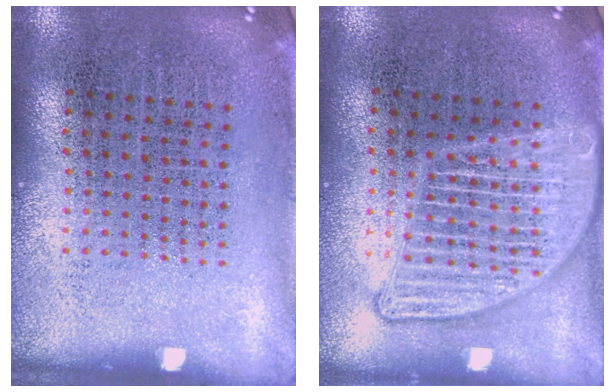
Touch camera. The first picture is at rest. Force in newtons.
{"total": 2.3, "press": 2.3, "slide": 0.2}